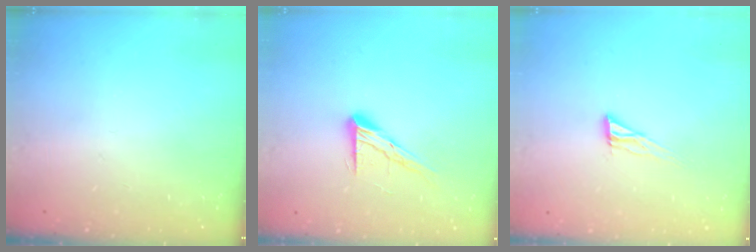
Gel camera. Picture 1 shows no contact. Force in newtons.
{"total": 10.6, "press": 10.6, "slide": 0.8}
{"total": 6.9, "press": 6.8, "slide": 0.5}